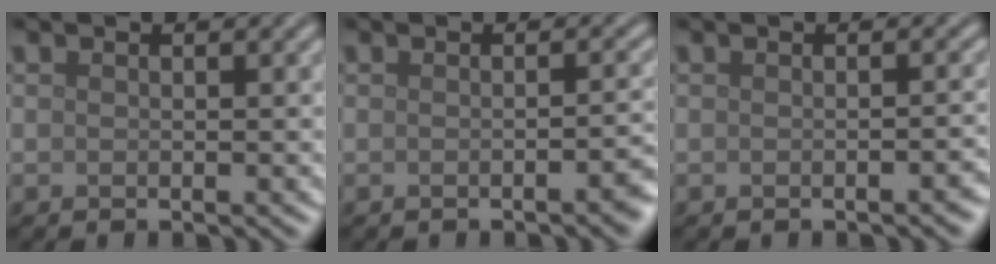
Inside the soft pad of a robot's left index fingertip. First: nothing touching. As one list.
[{"total": 1.7, "force": [-0.9, 0.4, 1.4], "torque": [-0.015, 0.001, -0.012]}, {"total": 1.1, "force": [-0.7, 0.3, 0.8], "torque": [-0.011, -0.001, -0.008]}]